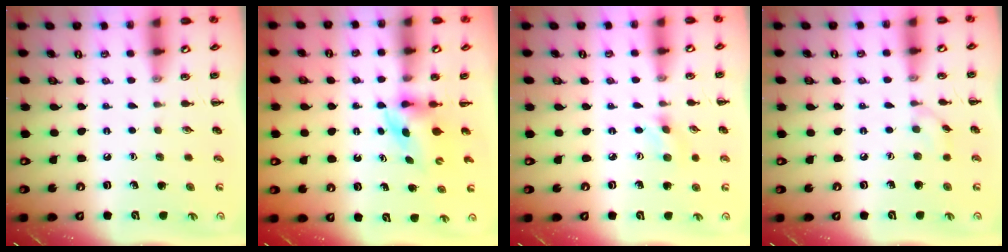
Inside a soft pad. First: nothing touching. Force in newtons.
{"total": 3.2, "press": 3.0, "slide": 1.1}
{"total": 1.2, "press": 1.1, "slide": 0.3}
{"total": 3.2, "press": 2.9, "slide": 1.3}